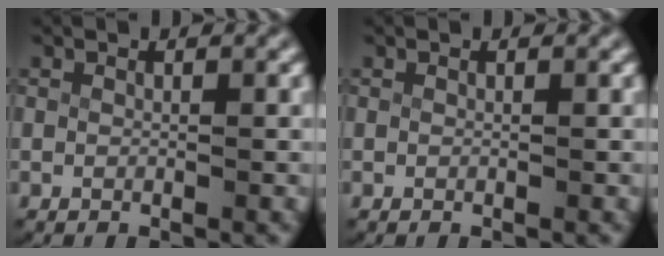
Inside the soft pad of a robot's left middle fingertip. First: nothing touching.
{"total": 0.0}